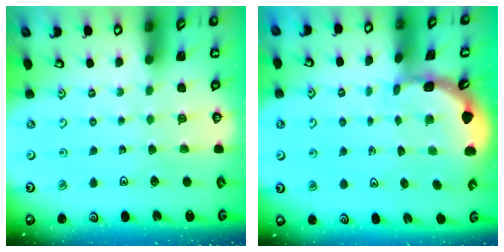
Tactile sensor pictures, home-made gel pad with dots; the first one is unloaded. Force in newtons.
{"total": 1.6, "press": 1.6, "slide": 0.3}